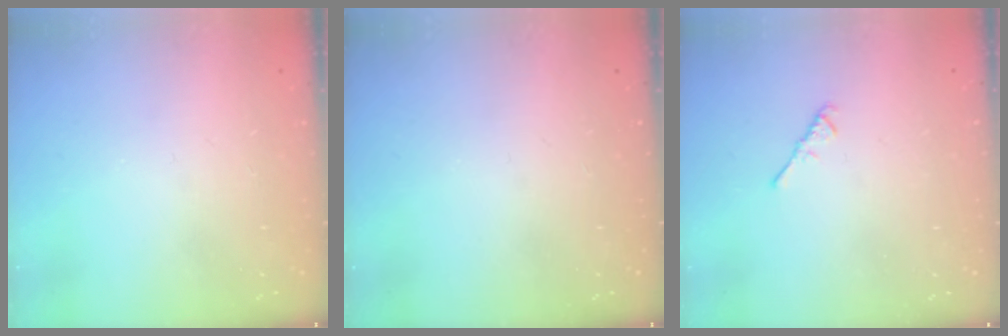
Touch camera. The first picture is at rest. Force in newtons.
{"total": 0.0}
{"total": 2.6, "press": 2.6, "slide": 0.6}